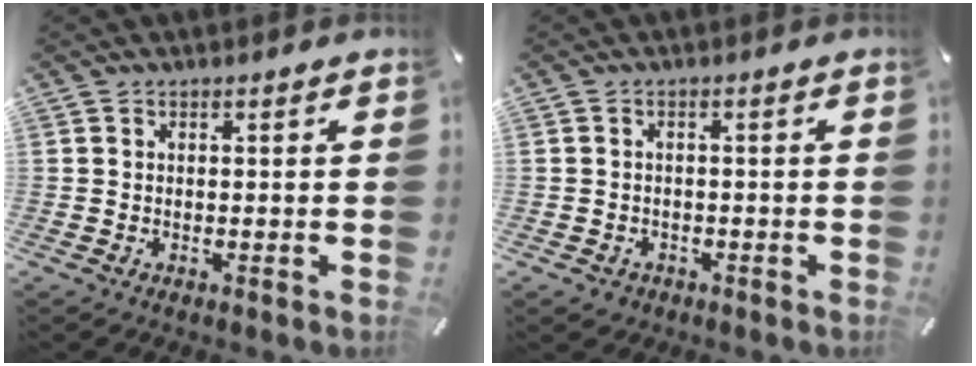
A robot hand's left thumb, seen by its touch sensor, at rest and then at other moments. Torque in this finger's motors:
{"motor_torque": [0.39, 0.29, 0.12, 0.08, 0.02]}